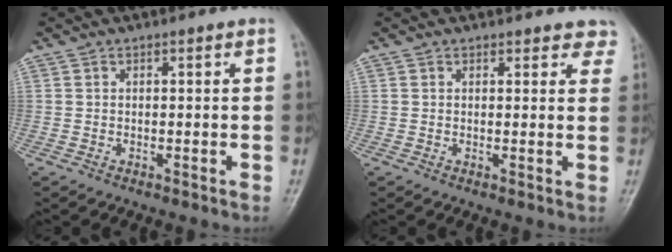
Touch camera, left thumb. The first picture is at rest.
{"total": 5.2, "force": [4.7, 2.1, 0.8], "torque": [0.034, -0.019, 0.032]}